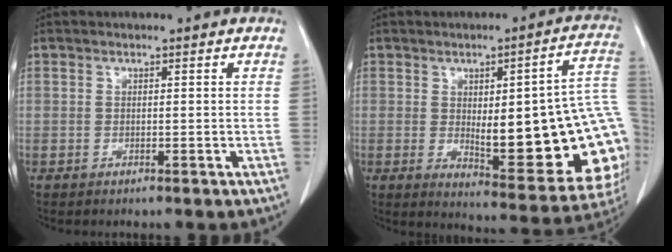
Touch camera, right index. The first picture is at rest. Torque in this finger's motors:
{"motor_torque": [2.14, 0.00, 0.49, 0.10]}